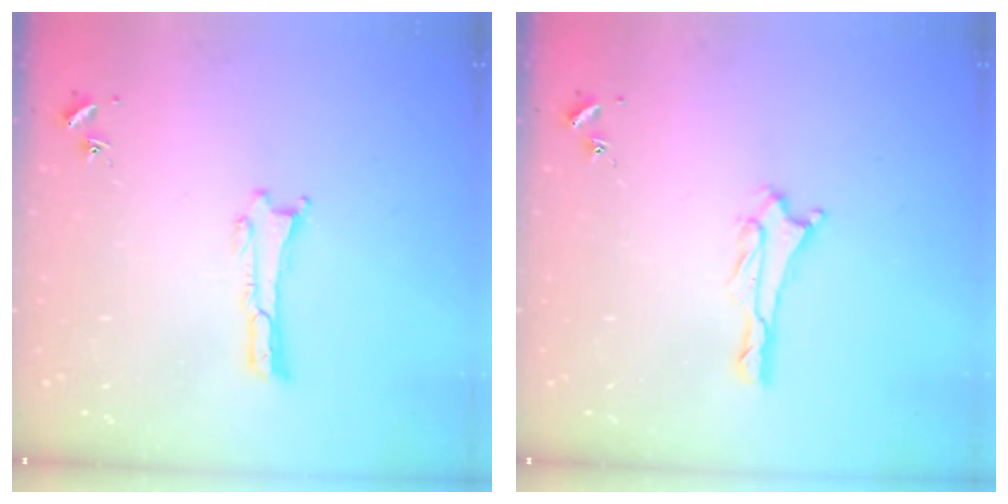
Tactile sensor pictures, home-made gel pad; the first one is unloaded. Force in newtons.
{"total": 1.7, "press": 1.6, "slide": 0.3}